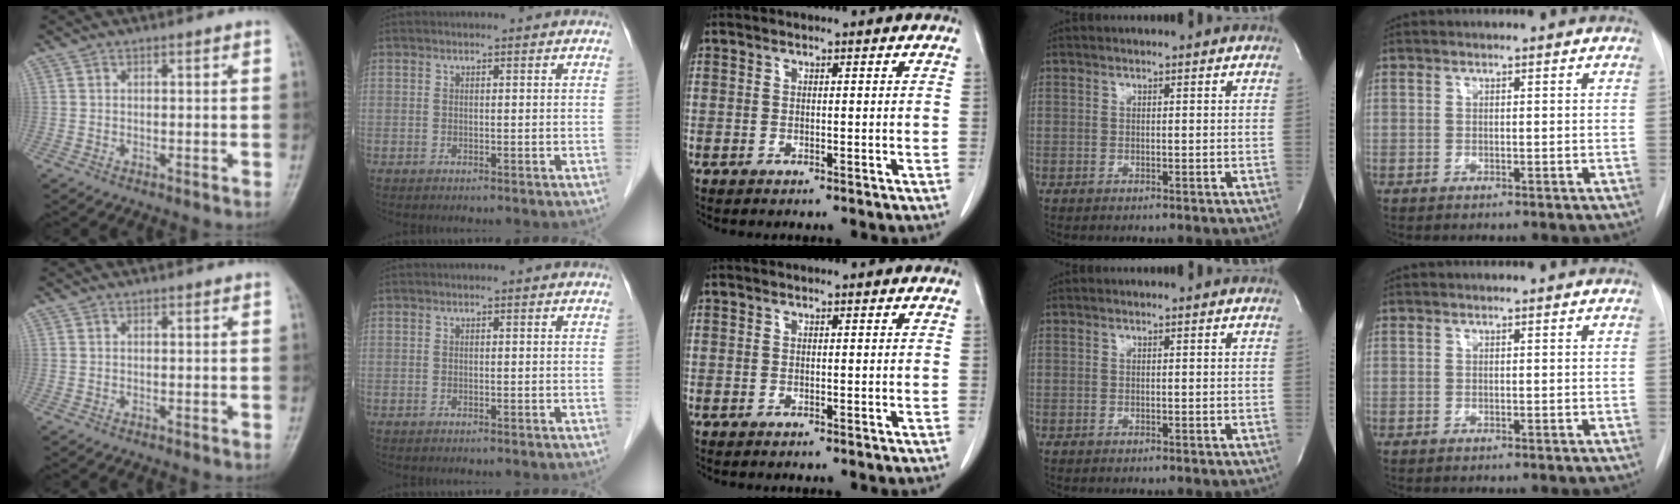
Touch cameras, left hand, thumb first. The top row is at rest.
{}